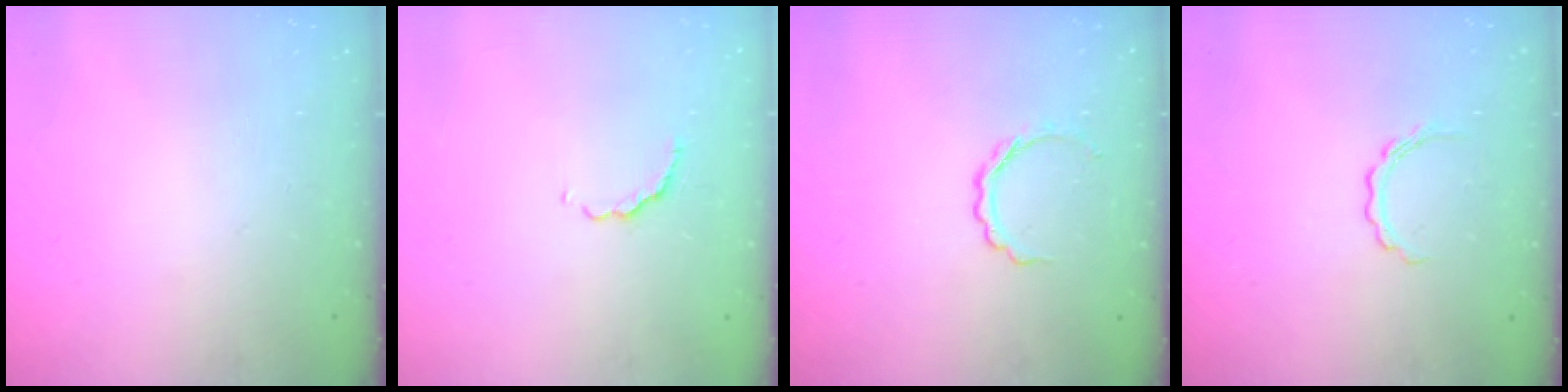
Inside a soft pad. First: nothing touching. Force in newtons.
{"total": 3.4, "press": 3.3, "slide": 0.6}
{"total": 5.2, "press": 5.0, "slide": 1.3}
{"total": 4.4, "press": 4.4, "slide": 0.7}